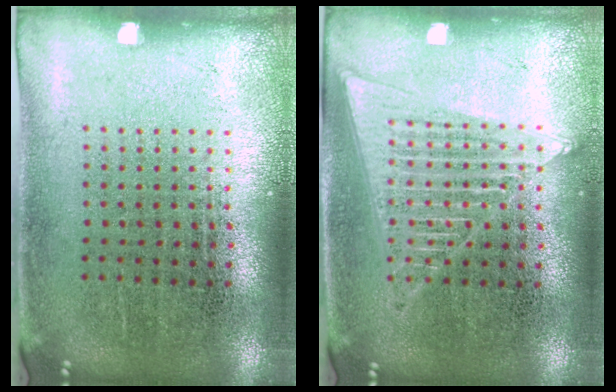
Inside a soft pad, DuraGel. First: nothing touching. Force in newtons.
{"total": 1.5, "press": 1.5, "slide": 0.1}